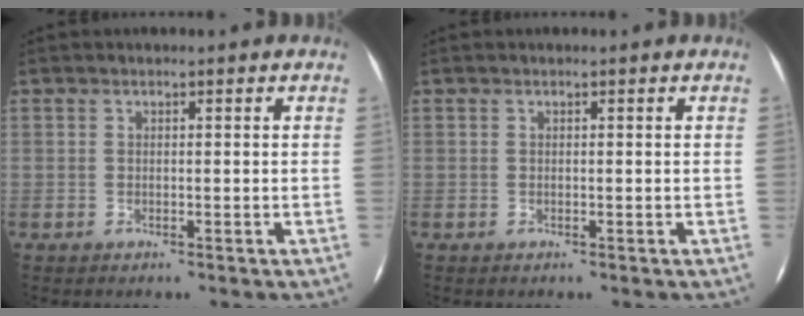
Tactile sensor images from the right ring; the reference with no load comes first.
{"total": 0.0}